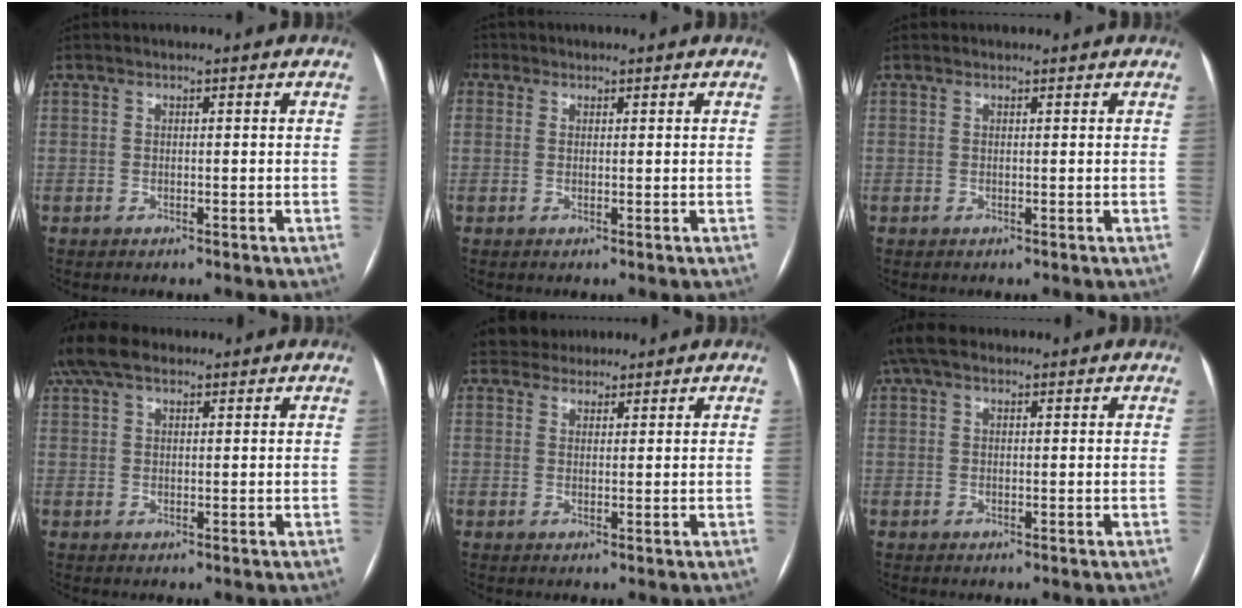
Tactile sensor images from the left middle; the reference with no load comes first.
{"total": 3.7, "force": [1.7, 3.1, 1.3], "torque": [-0.039, 0.017, 0.034]}
{"total": 0.6, "force": [0.5, 0.2, 0.0], "torque": [-0.005, 0.008, 0.010]}
{"total": 6.8, "force": [5.1, 2.8, 3.5], "torque": [-0.083, 0.039, 0.100]}
{"total": 3.6, "force": [3.2, 1.8, 0.0], "torque": [0.003, 0.020, 0.050]}
{"total": 4.8, "force": [3.3, 2.2, 2.6], "torque": [-0.061, 0.040, 0.065]}